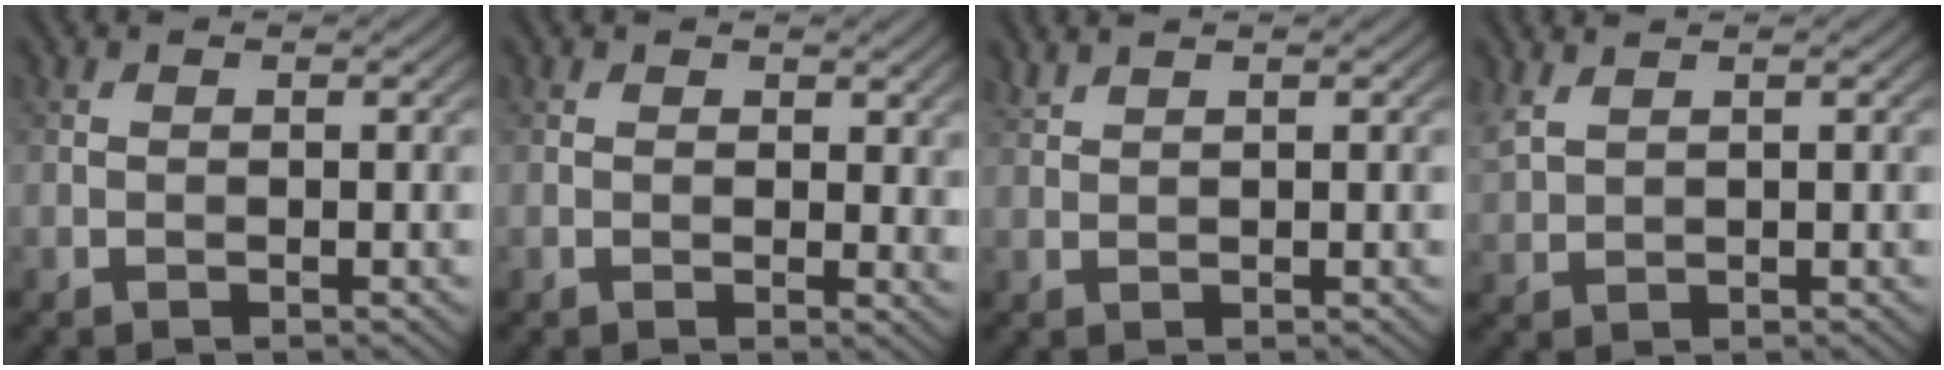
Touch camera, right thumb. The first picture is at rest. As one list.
[{"total": 2.1, "force": [0.9, 1.2, 1.4], "torque": [-0.016, -0.003, 0.013]}, {"total": 1.3, "force": [1.2, 0.1, 0.4], "torque": [-0.015, 0.006, 0.028]}, {"total": 2.5, "force": [1.9, 0.7, 1.4], "torque": [-0.046, 0.010, 0.048]}]